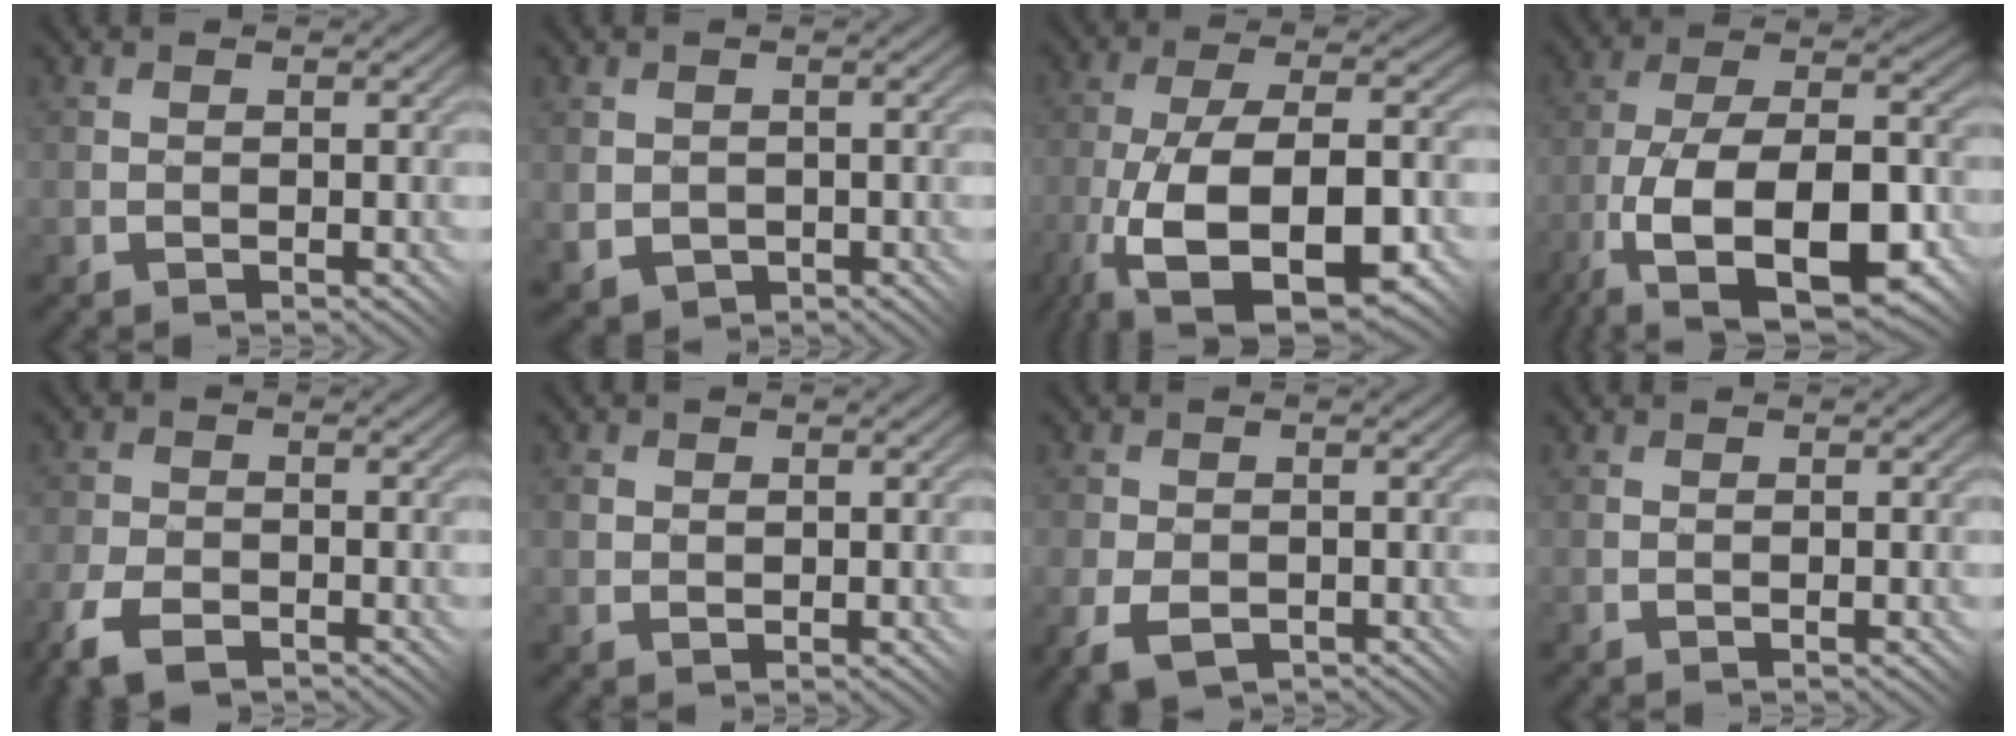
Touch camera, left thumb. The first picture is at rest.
{"total": 3.0, "force": [-0.2, 2.8, 1.1], "torque": [-0.038, -0.018, 0.000]}
{"total": 15.7, "force": [-7.2, 6.5, 12.4], "torque": [-0.240, -0.014, -0.124]}
{"total": 15.8, "force": [-7.3, 6.6, 12.4], "torque": [-0.222, 0.000, -0.142]}
{"total": 6.4, "force": [-4.0, 3.4, 3.7], "torque": [-0.095, -0.014, -0.074]}
{"total": 1.5, "force": [0.5, 1.2, 0.7], "torque": [-0.017, 0.001, 0.013]}
{"total": 4.7, "force": [-2.3, 3.0, 2.8], "torque": [-0.063, -0.015, -0.039]}
{"total": 0.0}